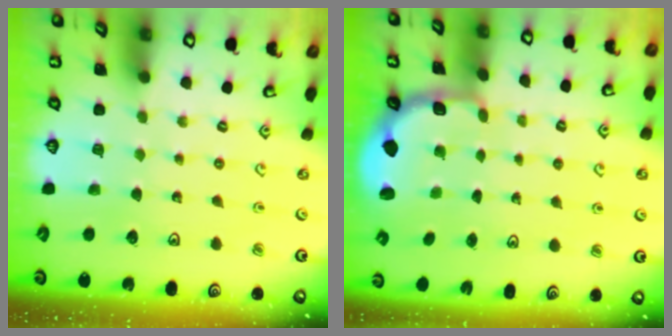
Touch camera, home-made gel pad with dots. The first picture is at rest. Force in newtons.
{"total": 2.2, "press": 2.0, "slide": 1.0}